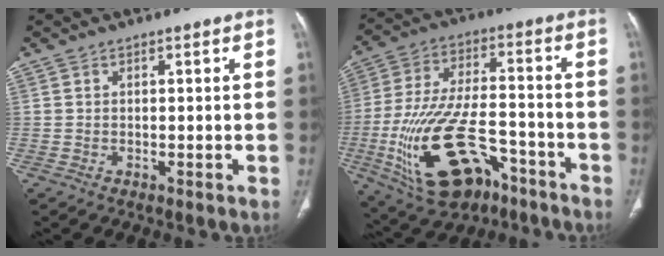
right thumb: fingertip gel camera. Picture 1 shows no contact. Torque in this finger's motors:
{"motor_torque": [2.54, 0.92, 2.07, -0.70, 0.69]}